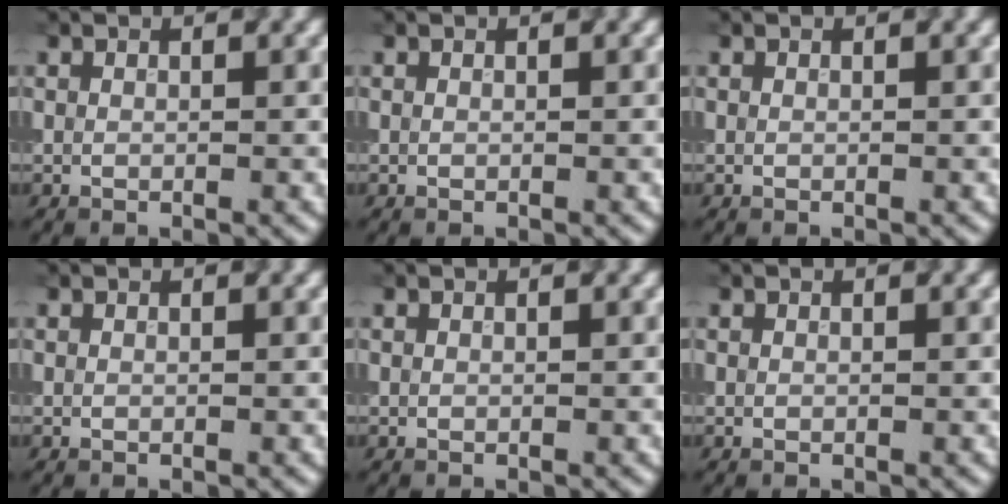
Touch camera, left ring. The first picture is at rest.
{"total": 0.0}
{"total": 0.0}
{"total": 0.0}
{"total": 0.0}
{"total": 0.0}